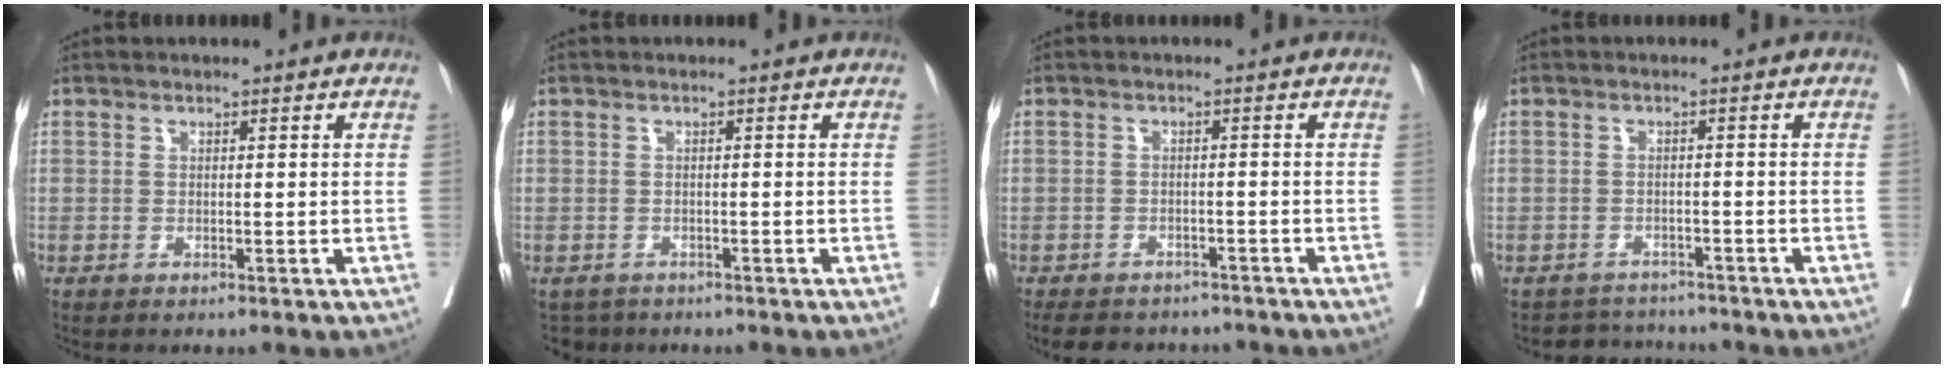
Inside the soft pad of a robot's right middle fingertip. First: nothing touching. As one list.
[{"total": 2.8, "force": [-2.2, 1.7, 0.0], "torque": [0.001, 0.000, -0.034]}, {"total": 8.8, "force": [-7.8, 3.6, 2.0], "torque": [-0.028, 0.001, -0.097]}, {"total": 3.9, "force": [-3.6, 1.2, -0.9], "torque": [0.014, 0.010, -0.055]}]